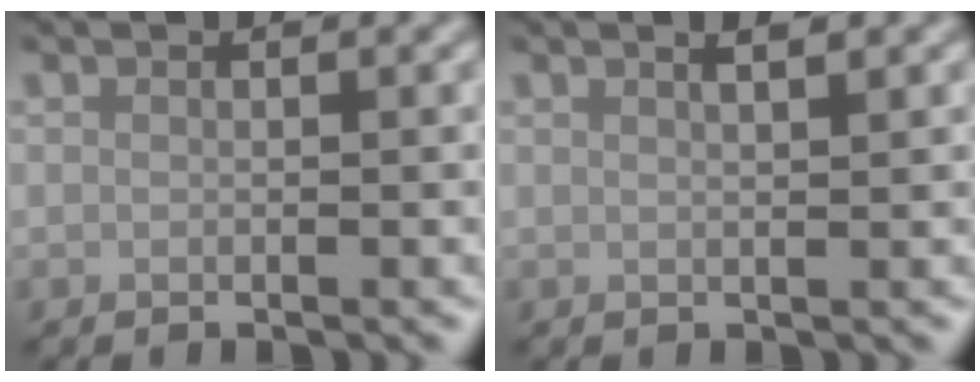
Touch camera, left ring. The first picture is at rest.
{"total": 2.1, "force": [1.2, 0.8, 1.6], "torque": [-0.006, 0.006, -0.002]}